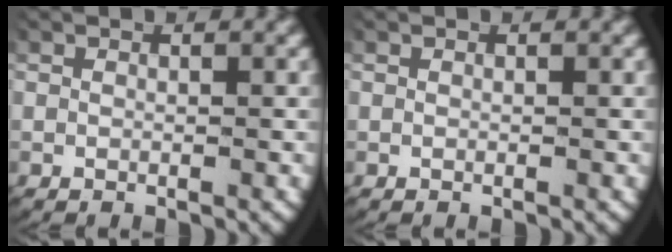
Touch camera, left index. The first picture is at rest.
{"total": 0.0}